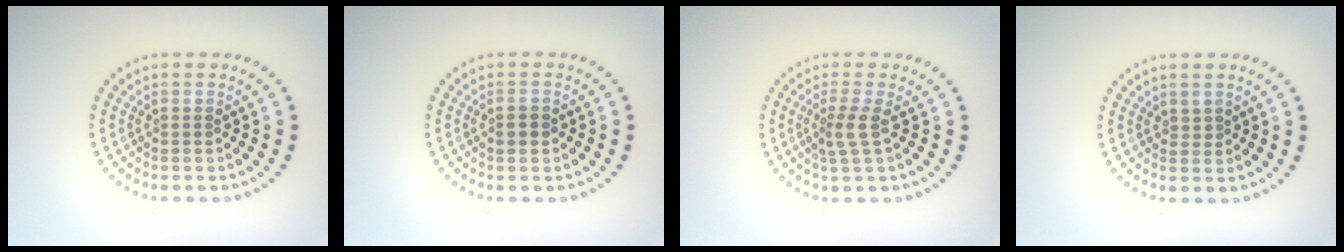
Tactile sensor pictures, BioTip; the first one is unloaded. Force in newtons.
{"total": 1.3, "press": 1.2, "slide": 0.2}
{"total": 2.0, "press": 1.6, "slide": 1.2}
{"total": 0.6, "press": 0.2, "slide": 0.6}